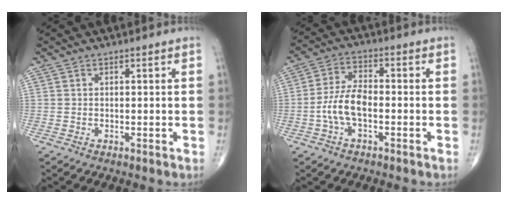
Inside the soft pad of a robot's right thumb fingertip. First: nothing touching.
{"total": 7.2, "force": [-1.9, 3.5, 6.1], "torque": [-0.129, 0.024, -0.041]}